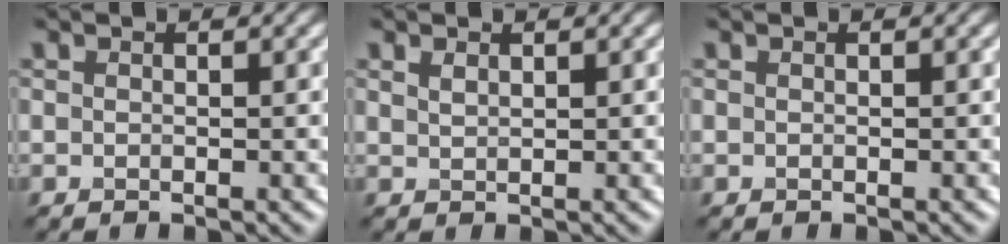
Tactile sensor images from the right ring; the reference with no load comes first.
{"total": 0.8, "force": [0.7, 0.3, 0.4], "torque": [-0.012, 0.000, 0.016]}
{"total": 0.0}